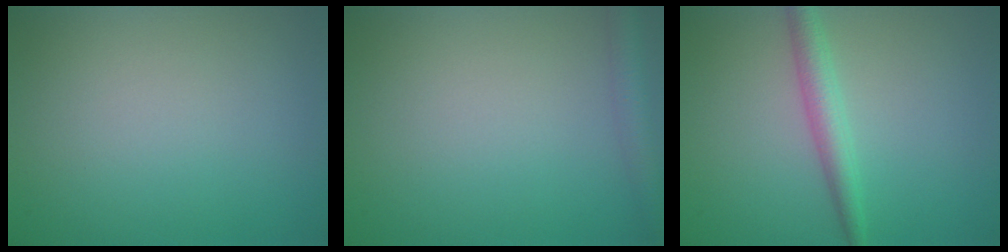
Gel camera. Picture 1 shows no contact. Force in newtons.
{"total": 2.5, "press": 2.5, "slide": 0.1}
{"total": 2.6, "press": 2.6, "slide": 0.1}